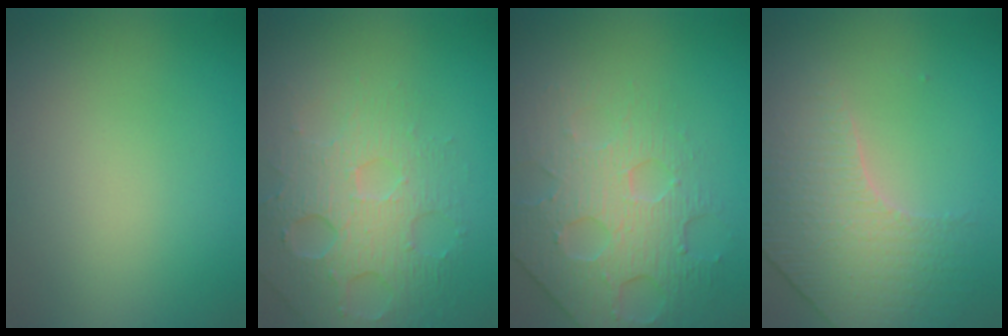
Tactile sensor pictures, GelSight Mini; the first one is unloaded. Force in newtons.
{"total": 4.8, "press": 4.0, "slide": 2.5}
{"total": 4.7, "press": 4.4, "slide": 1.6}
{"total": 3.9, "press": 3.5, "slide": 1.7}